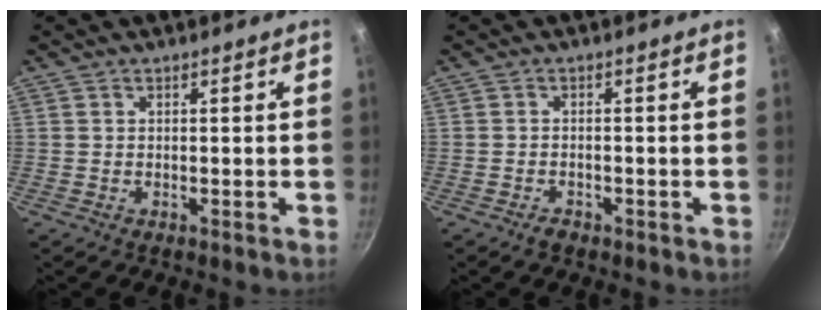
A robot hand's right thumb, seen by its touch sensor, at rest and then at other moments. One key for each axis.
{"total": 1.9, "fx": -1.4, "fy": 1.1, "fz": 0.8, "tx": -0.015, "ty": 0.015, "tz": -0.020}